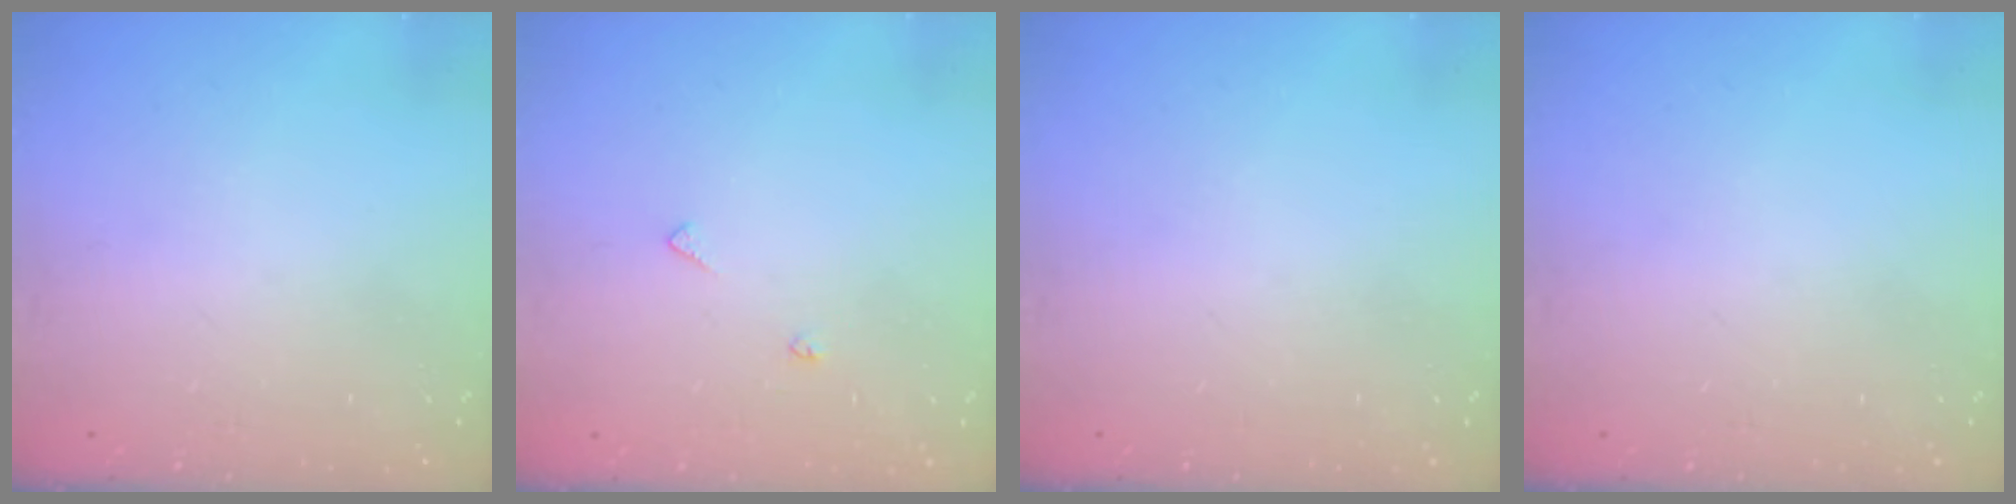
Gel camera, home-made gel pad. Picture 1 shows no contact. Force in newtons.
{"total": 4.8, "press": 4.8, "slide": 0.3}
{"total": 0.0}
{"total": 0.0}